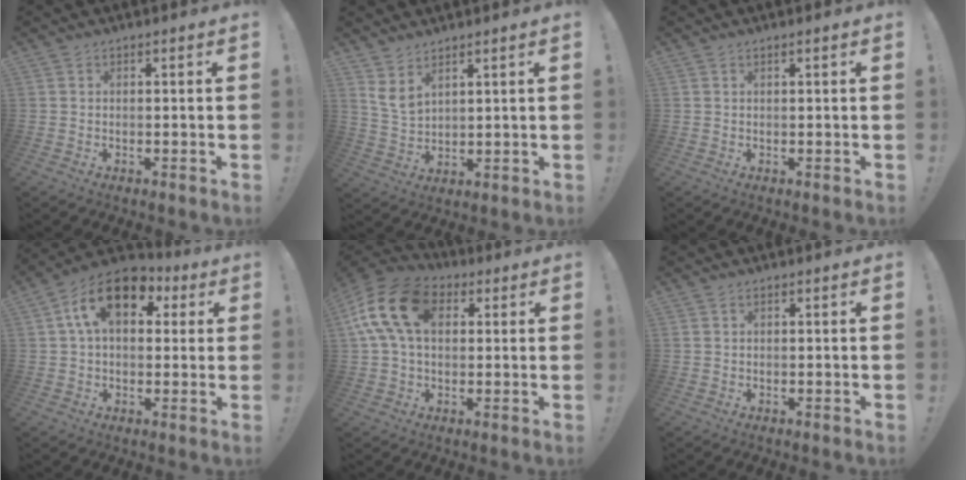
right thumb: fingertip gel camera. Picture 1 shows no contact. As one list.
[{"total": 5.8, "force": [4.0, 2.5, 3.4], "torque": [-0.072, -0.024, 0.076]}, {"total": 1.0, "force": [0.5, -0.2, 0.8], "torque": [-0.015, 0.000, 0.008]}, {"total": 16.0, "force": [5.6, 9.7, 11.4], "torque": [-0.191, 0.003, 0.100]}, {"total": 17.4, "force": [4.7, 11.4, 12.3], "torque": [-0.234, 0.006, 0.085]}, {"total": 0.5, "force": [0.4, 0.2, 0.3], "torque": [-0.011, 0.002, 0.008]}]